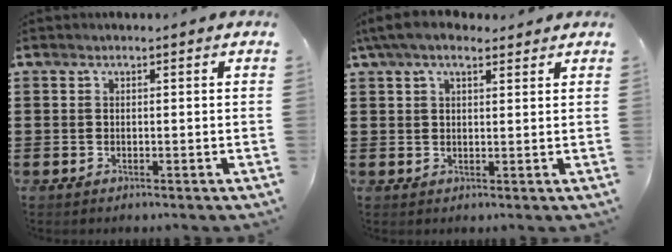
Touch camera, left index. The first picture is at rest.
{"total": 4.7, "force": [3.3, 1.7, 2.9], "torque": [-0.066, 0.007, 0.061]}